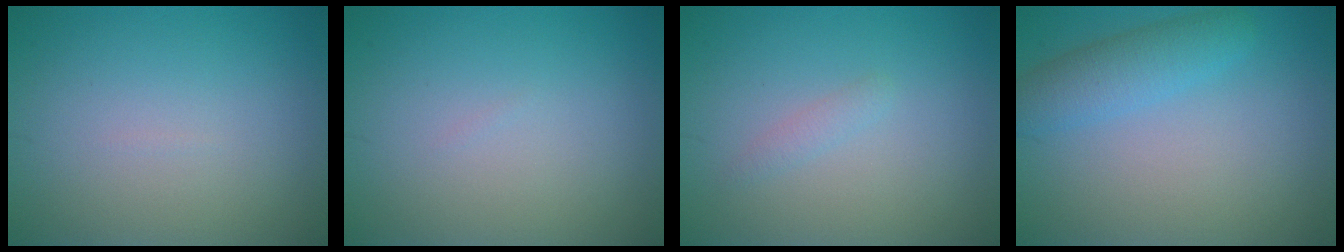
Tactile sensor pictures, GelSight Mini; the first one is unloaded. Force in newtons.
{"total": 0.0}
{"total": 0.9, "press": 0.9, "slide": 0.0}
{"total": 3.2, "press": 3.2, "slide": 0.1}